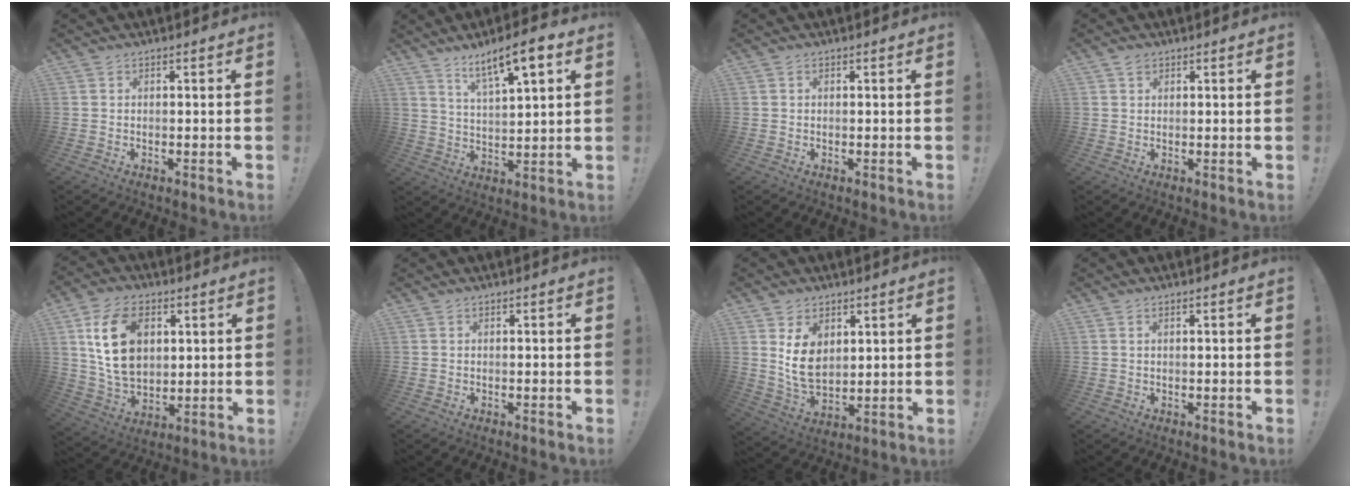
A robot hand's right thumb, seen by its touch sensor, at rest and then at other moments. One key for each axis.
{"total": 10.8, "fx": 6.9, "fy": 2.2, "fz": 8.0, "tx": -0.129, "ty": -0.035, "tz": 0.111}
{"total": 0.0}
{"total": 1.2, "fx": 1.0, "fy": 0.5, "fz": 0.4, "tx": 0.004, "ty": -0.005, "tz": 0.015}
{"total": 18.4, "fx": 5.8, "fy": 13.1, "fz": 11.5, "tx": -0.208, "ty": -0.016, "tz": 0.108}
{"total": 0.0}
{"total": 11.2, "fx": 4.1, "fy": 8.2, "fz": 6.3, "tx": -0.116, "ty": -0.021, "tz": 0.084}
{"total": 0.9, "fx": 0.4, "fy": 0.3, "fz": 0.7, "tx": -0.021, "ty": 0.004, "tz": 0.008}